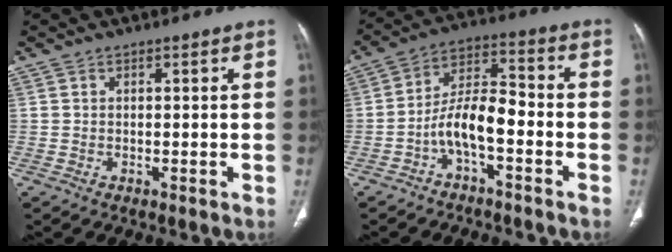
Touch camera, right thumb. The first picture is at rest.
{"total": 9.1, "force": [-3.5, 3.6, 7.6], "torque": [-0.140, 0.052, -0.071]}